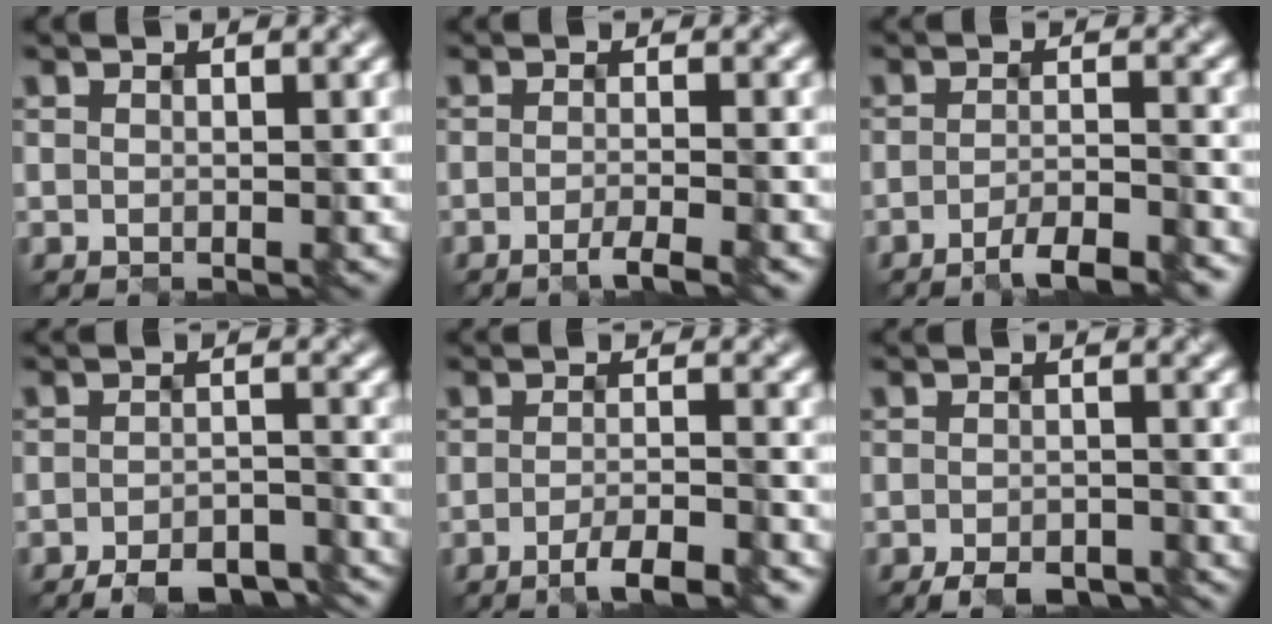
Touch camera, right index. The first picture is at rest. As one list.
[{"total": 2.3, "force": [-1.5, 0.4, 1.7], "torque": [-0.020, -0.003, -0.034]}, {"total": 3.7, "force": [-2.8, 0.6, 2.3], "torque": [-0.036, 0.000, -0.053]}, {"total": 5.2, "force": [-4.5, 1.3, 2.3], "torque": [-0.033, -0.004, -0.062]}, {"total": 3.7, "force": [-2.5, 0.6, 2.6], "torque": [-0.041, -0.002, -0.049]}, {"total": 2.7, "force": [-2.3, 0.8, 1.2], "torque": [-0.017, -0.003, -0.035]}]